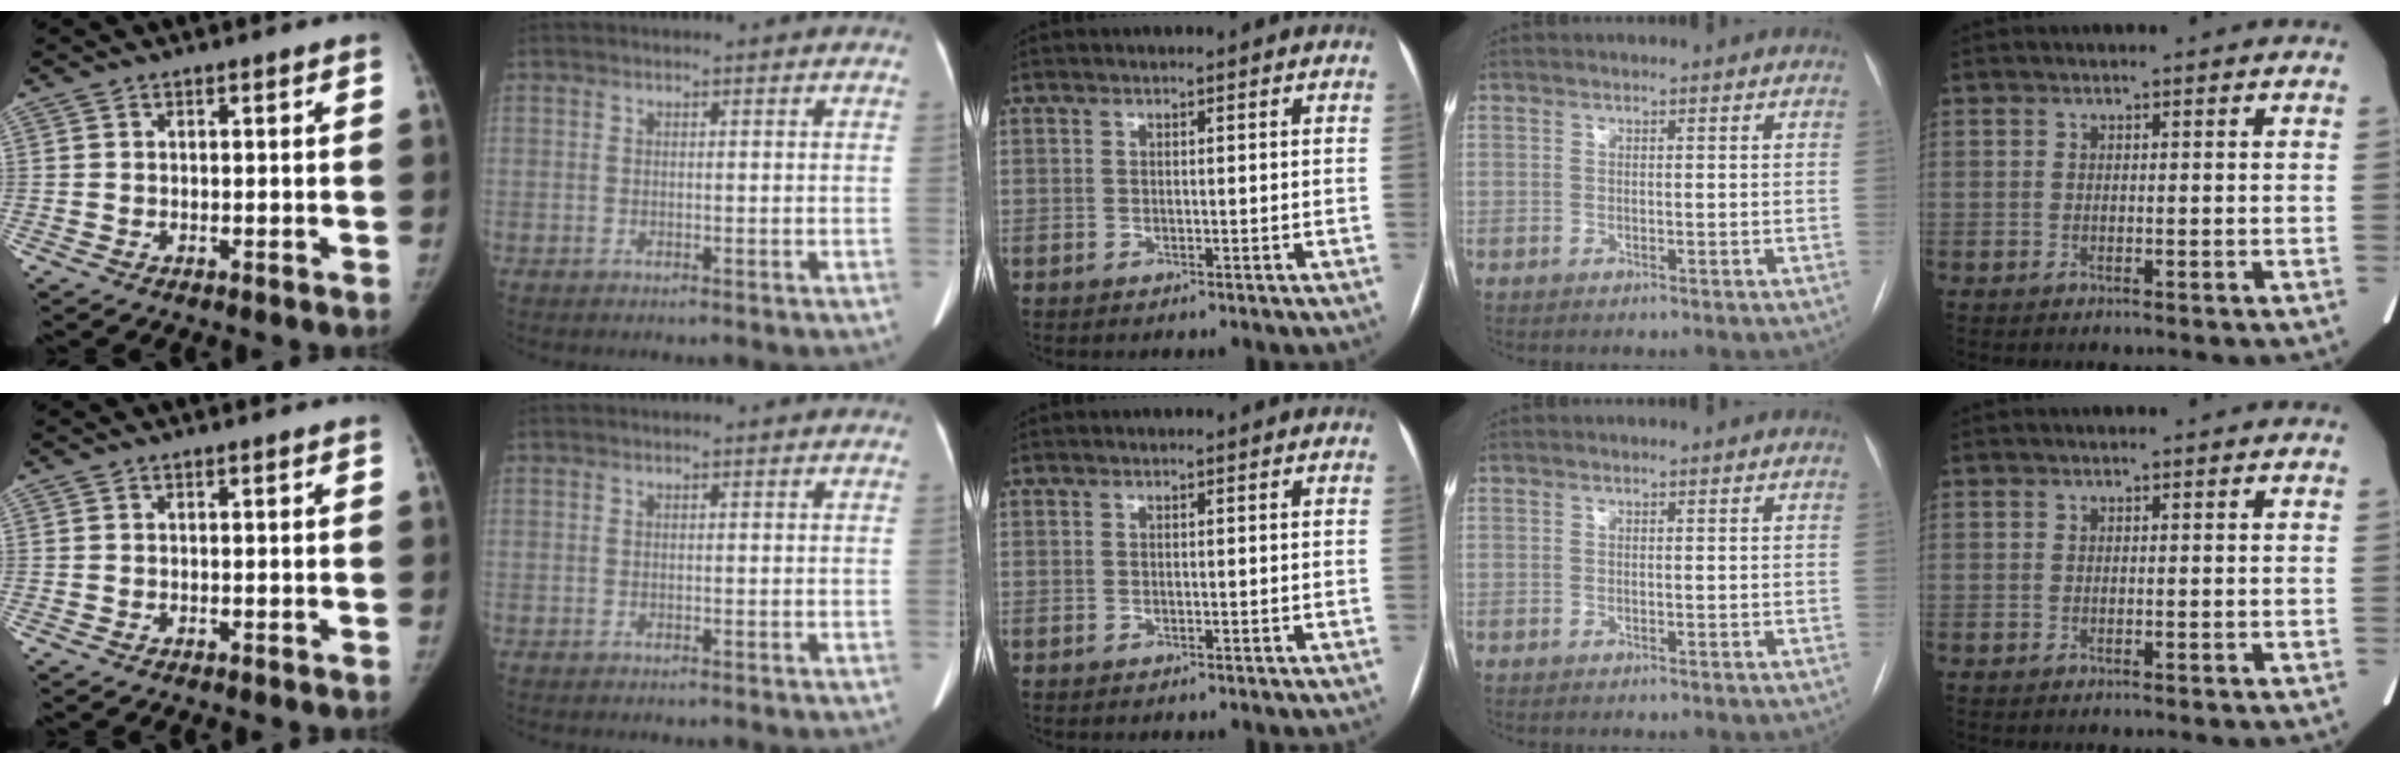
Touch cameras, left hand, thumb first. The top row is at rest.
{}